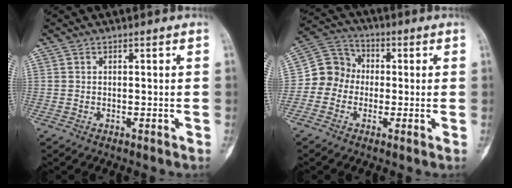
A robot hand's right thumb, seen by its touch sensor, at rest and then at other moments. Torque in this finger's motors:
{"motor_torque": [0.17, 0.12, 0.13, -0.04, 0.07]}